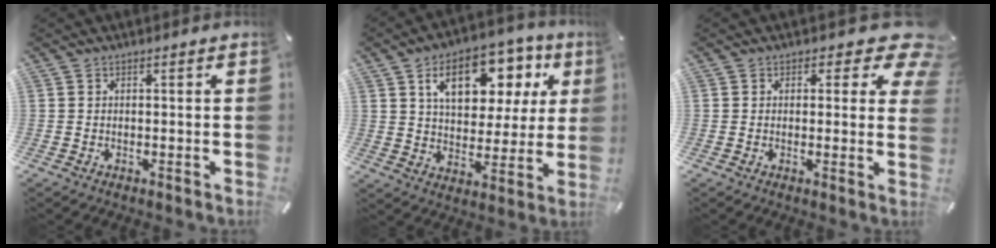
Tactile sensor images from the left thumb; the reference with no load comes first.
{"total": 16.8, "force": [7.8, 10.2, 10.8], "torque": [-0.161, -0.018, 0.131]}
{"total": 7.5, "force": [3.4, 3.9, 5.4], "torque": [-0.052, -0.021, 0.053]}